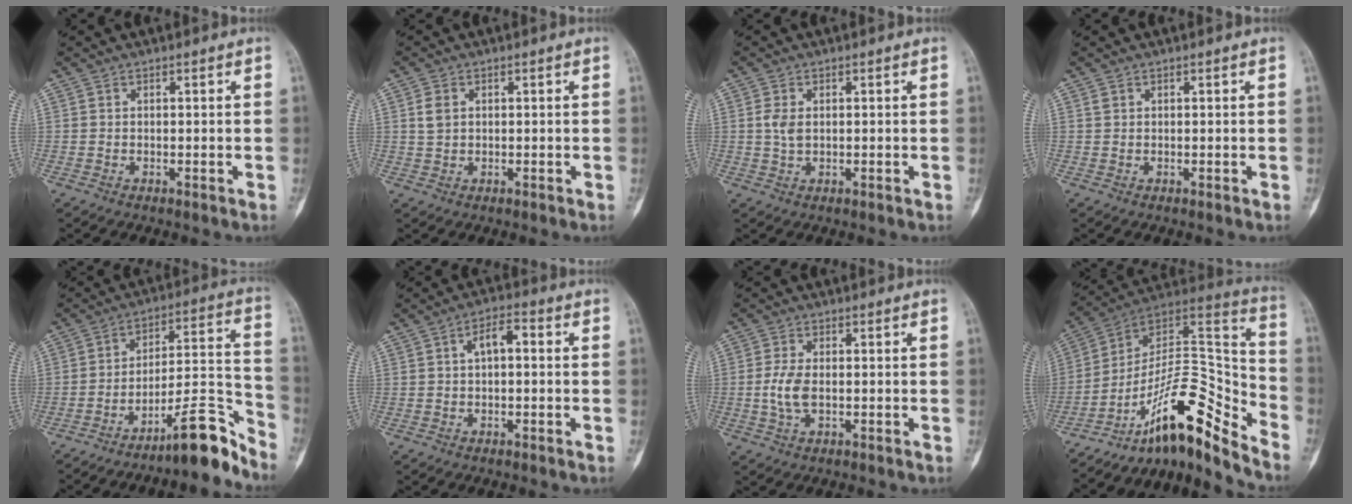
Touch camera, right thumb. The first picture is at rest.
{"total": 2.7, "force": [0.6, 2.0, 1.7], "torque": [-0.029, 0.002, 0.010]}
{"total": 2.7, "force": [0.3, 1.7, 2.1], "torque": [-0.042, 0.000, 0.006]}
{"total": 0.6, "force": [0.3, 0.4, 0.2], "torque": [-0.004, 0.004, 0.006]}
{"total": 13.4, "force": [-10.6, 2.2, 8.0], "torque": [-0.092, 0.119, -0.170]}
{"total": 4.8, "force": [0.6, 2.3, 4.1], "torque": [-0.062, 0.019, 0.001]}
{"total": 4.8, "force": [-0.5, 2.5, 4.1], "torque": [-0.093, 0.003, -0.013]}
{"total": 19.4, "force": [-14.0, 5.3, 12.3], "torque": [-0.157, 0.140, -0.236]}